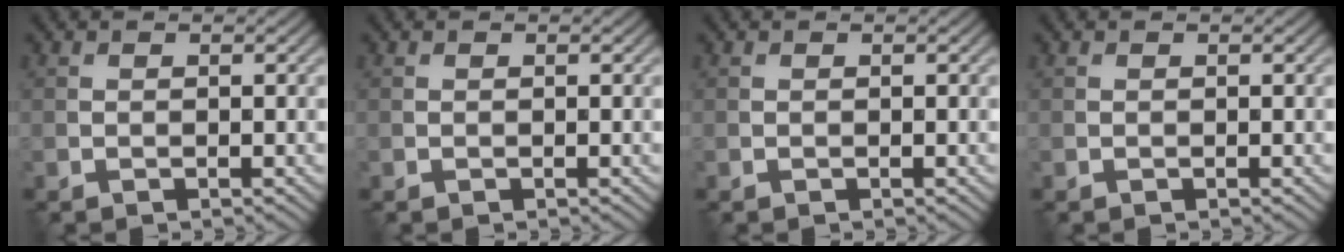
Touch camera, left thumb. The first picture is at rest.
{"total": 0.0}
{"total": 0.0}
{"total": 0.0}